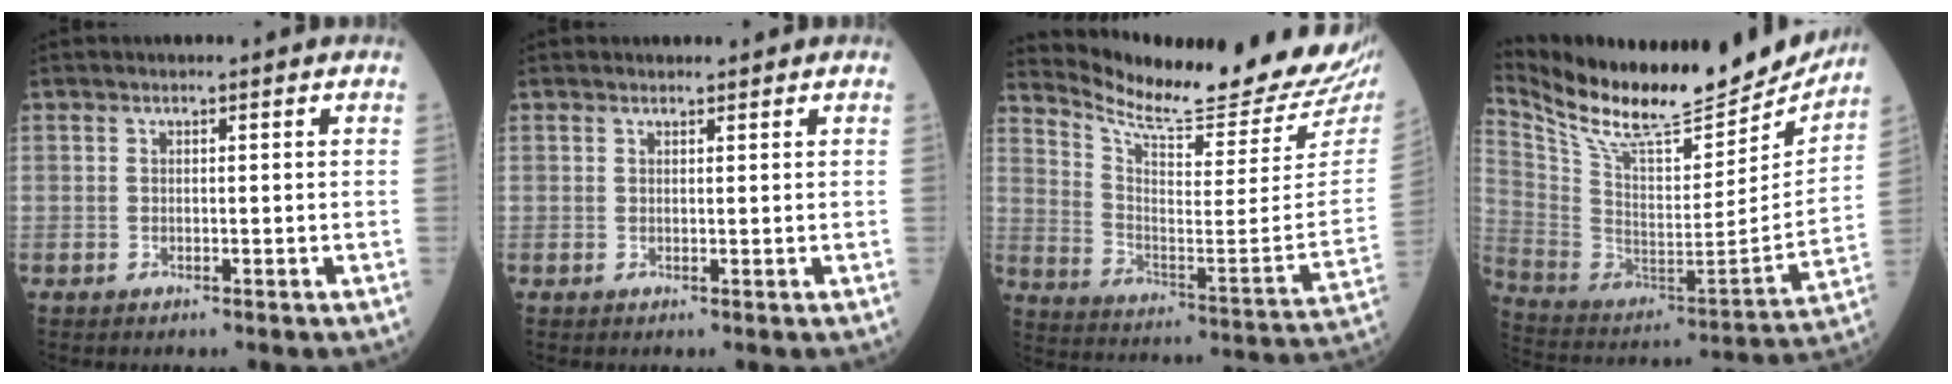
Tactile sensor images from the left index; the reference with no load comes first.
{"total": 0.8, "force": [0.8, 0.2, 0.0], "torque": [-0.007, 0.001, 0.014]}
{"total": 22.8, "force": [21.3, 1.2, 8.2], "torque": [-0.146, -0.105, 0.295]}
{"total": 25.0, "force": [22.2, 5.3, 10.2], "torque": [-0.192, -0.053, 0.343]}